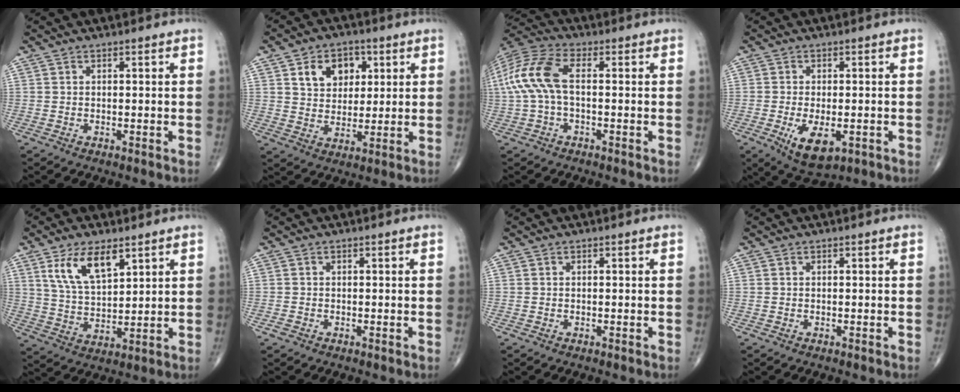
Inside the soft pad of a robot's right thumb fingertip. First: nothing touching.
{"total": 9.1, "force": [3.5, 6.8, 5.0], "torque": [-0.042, -0.013, 0.058]}
{"total": 11.6, "force": [0.3, 5.6, 10.1], "torque": [-0.239, 0.031, 0.001]}
{"total": 7.7, "force": [-2.5, 3.7, 6.3], "torque": [-0.105, -0.011, -0.031]}
{"total": 10.4, "force": [5.5, 4.7, 7.4], "torque": [-0.125, -0.026, 0.114]}
{"total": 0.7, "force": [-0.4, 0.4, 0.4], "torque": [-0.009, 0.000, -0.007]}
{"total": 0.0}
{"total": 0.0}